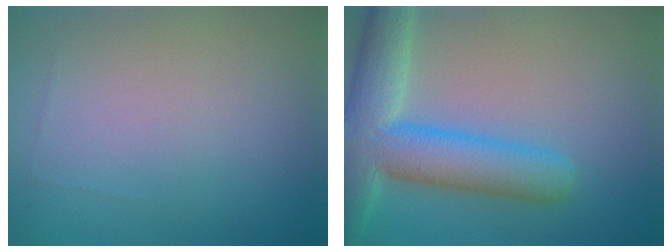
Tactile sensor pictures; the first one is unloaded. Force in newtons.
{"total": 9.2, "press": 9.2, "slide": 0.5}